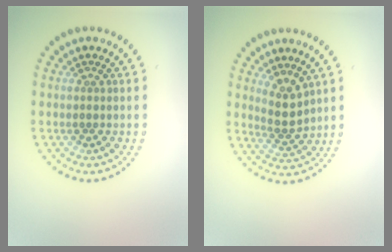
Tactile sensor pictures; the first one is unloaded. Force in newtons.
{"total": 2.5, "press": 2.0, "slide": 1.5}